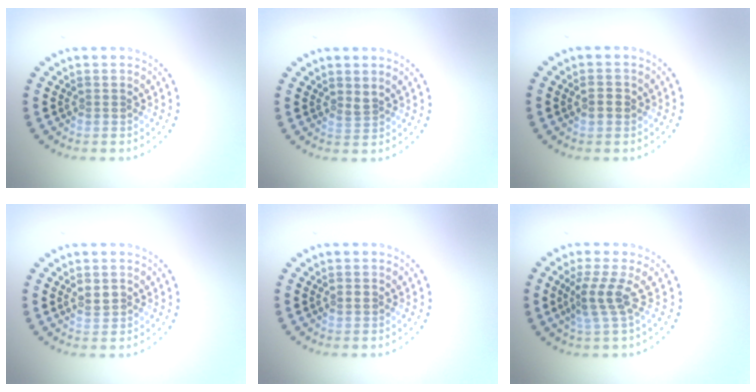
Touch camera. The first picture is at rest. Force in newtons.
{"total": 0.8, "press": 0.4, "slide": 0.6}
{"total": 1.1, "press": 1.1, "slide": 0.2}
{"total": 1.3, "press": 1.3, "slide": 0.1}
{"total": 0.9, "press": 0.9, "slide": 0.1}
{"total": 2.6, "press": 1.9, "slide": 1.7}